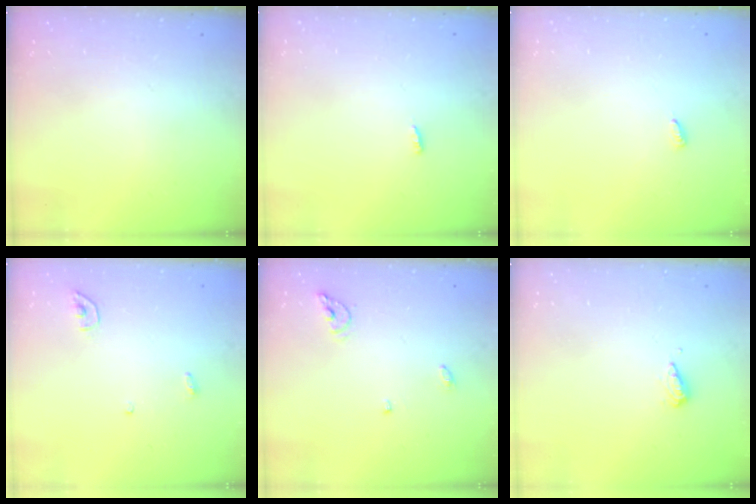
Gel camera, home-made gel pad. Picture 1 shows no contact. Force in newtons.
{"total": 2.8, "press": 2.7, "slide": 0.8}
{"total": 3.2, "press": 3.2, "slide": 0.5}
{"total": 3.5, "press": 3.5, "slide": 0.3}
{"total": 6.2, "press": 6.2, "slide": 0.4}
{"total": 5.2, "press": 5.2, "slide": 0.5}